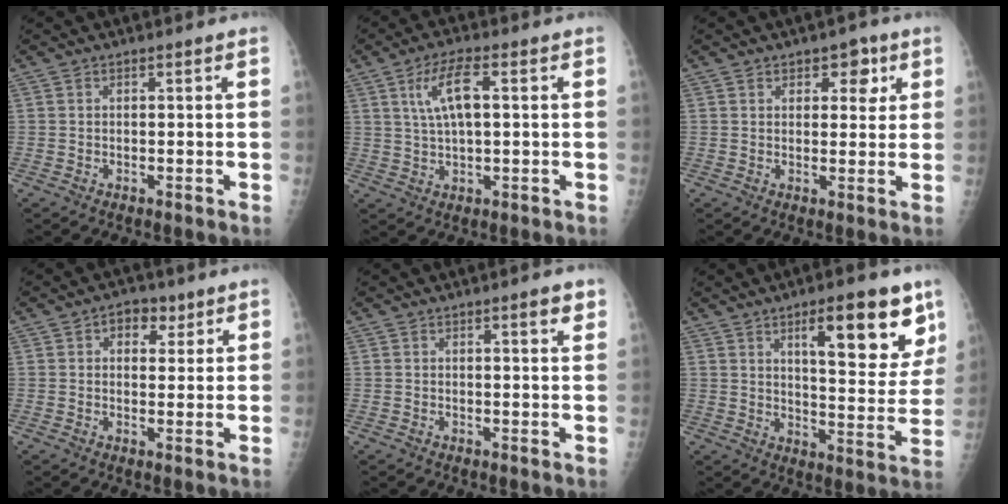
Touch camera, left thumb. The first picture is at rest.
{"total": 7.9, "force": [2.2, 2.9, 7.1], "torque": [-0.135, 0.005, 0.043]}
{"total": 5.4, "force": [2.6, 3.5, 3.1], "torque": [-0.004, -0.009, 0.029]}
{"total": 5.1, "force": [2.5, 3.5, 2.8], "torque": [-0.007, -0.005, 0.031]}
{"total": 2.4, "force": [1.5, 0.5, 1.8], "torque": [-0.019, -0.007, 0.018]}
{"total": 16.3, "force": [9.0, 5.2, 12.6], "torque": [-0.129, -0.051, 0.134]}